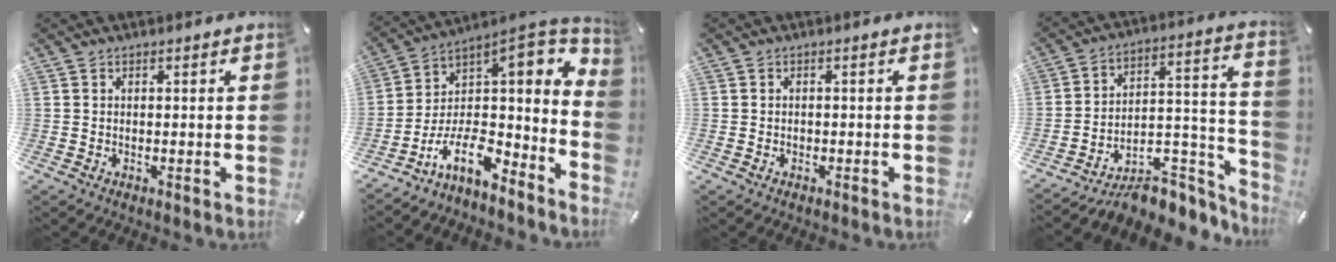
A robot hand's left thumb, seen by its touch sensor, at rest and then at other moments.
{"total": 9.9, "force": [-3.0, 6.0, 7.4], "torque": [-0.105, -0.010, -0.049]}
{"total": 0.9, "force": [-0.5, 0.5, 0.4], "torque": [-0.009, 0.001, -0.012]}
{"total": 10.7, "force": [-7.4, 6.6, 4.0], "torque": [-0.020, 0.018, -0.122]}